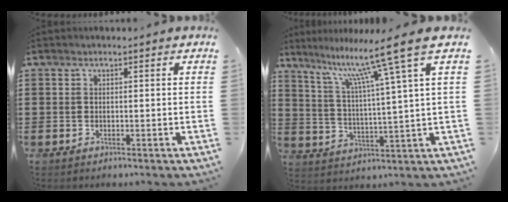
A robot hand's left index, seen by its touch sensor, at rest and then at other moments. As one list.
[{"total": 11.8, "force": [7.9, -0.9, 8.6], "torque": [-0.175, -0.039, 0.118]}]